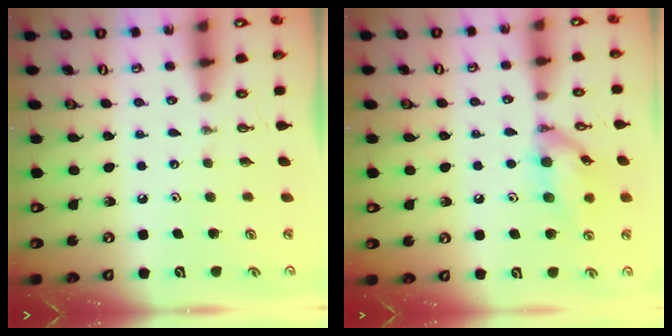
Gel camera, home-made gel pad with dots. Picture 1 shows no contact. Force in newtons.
{"total": 13.3, "press": 13.2, "slide": 0.8}